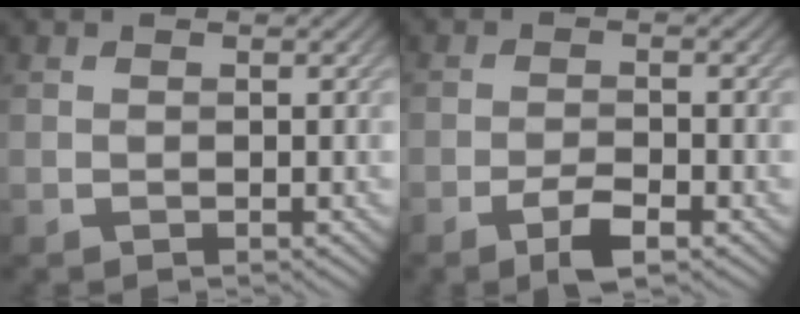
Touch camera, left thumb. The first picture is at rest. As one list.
[{"total": 3.3, "force": [-2.0, 0.8, 2.5], "torque": [-0.052, 0.002, -0.041]}]